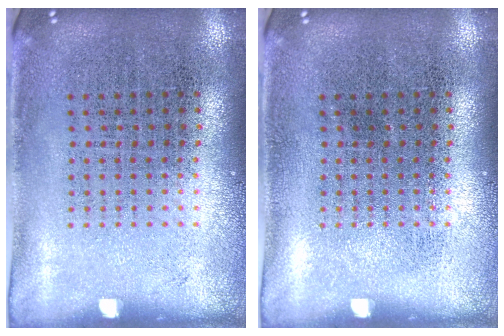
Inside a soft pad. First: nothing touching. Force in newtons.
{"total": 0.0}